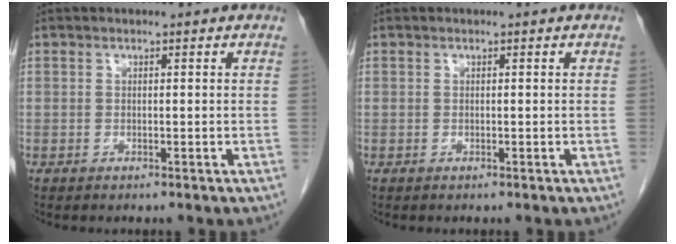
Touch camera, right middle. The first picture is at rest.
{"total": 0.0}